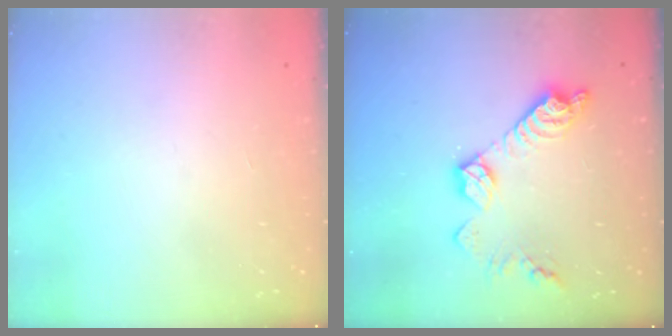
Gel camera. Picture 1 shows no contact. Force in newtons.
{"total": 13.5, "press": 13.5, "slide": 0.9}